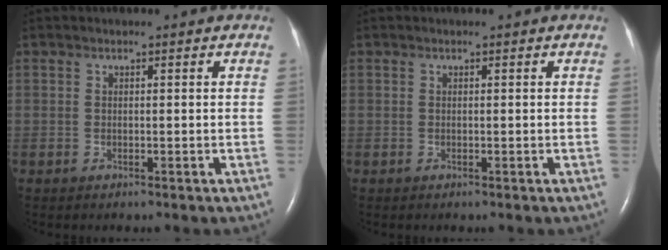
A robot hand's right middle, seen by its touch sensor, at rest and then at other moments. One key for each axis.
{"total": 0.0}